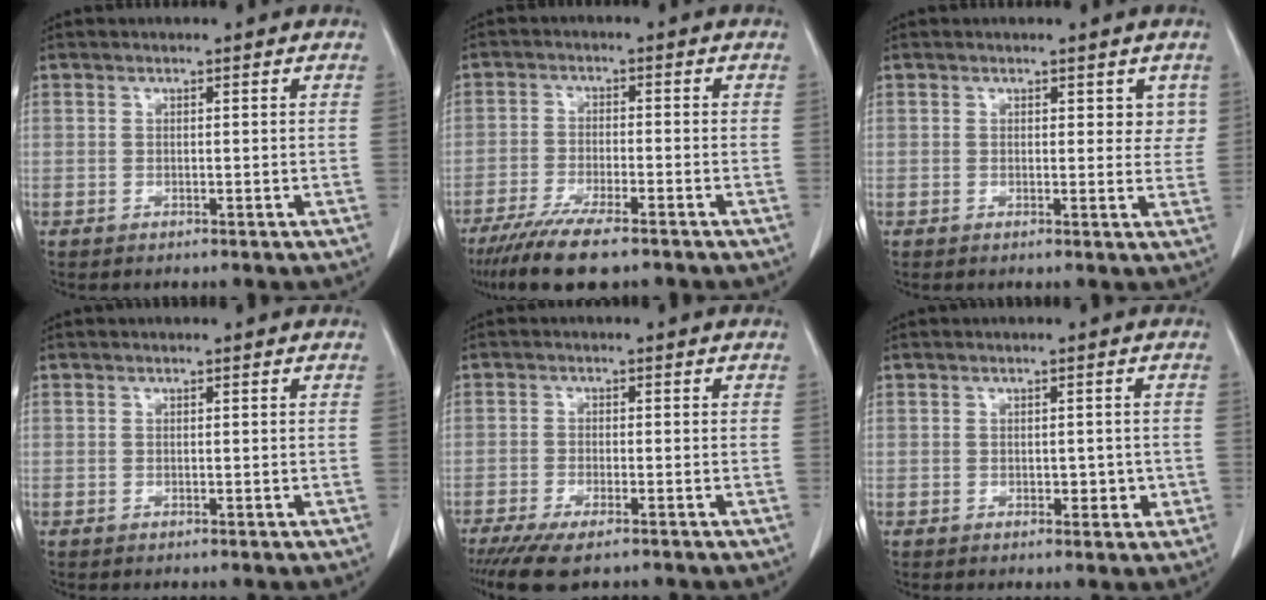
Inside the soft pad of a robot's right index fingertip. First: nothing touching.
{"total": 8.9, "force": [-6.7, 1.7, 5.6], "torque": [-0.097, -0.020, -0.111]}
{"total": 2.2, "force": [1.3, 1.3, 1.3], "torque": [-0.004, -0.004, 0.014]}
{"total": 0.0}
{"total": 7.3, "force": [-5.6, 1.4, 4.5], "torque": [-0.073, -0.016, -0.089]}
{"total": 2.4, "force": [-0.4, 1.6, 1.8], "torque": [-0.017, 0.005, -0.001]}